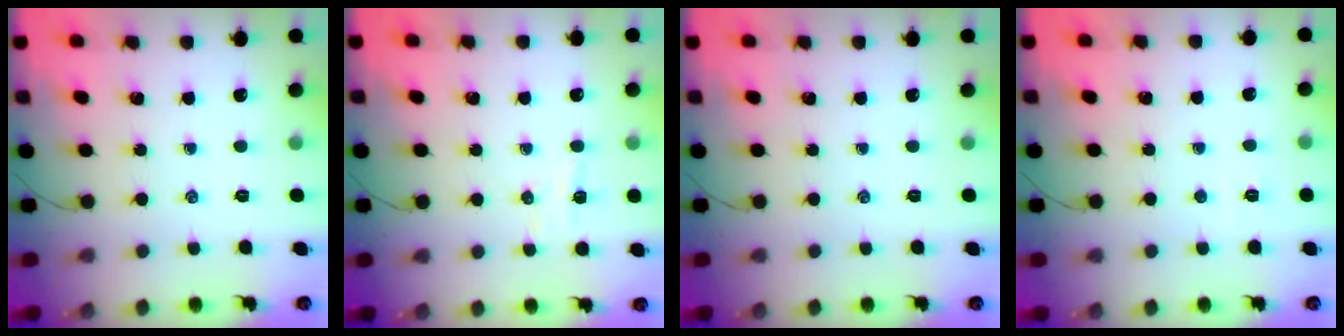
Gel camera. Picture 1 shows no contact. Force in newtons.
{"total": 4.3, "press": 4.2, "slide": 1.0}
{"total": 0.0}
{"total": 2.4, "press": 2.3, "slide": 0.7}